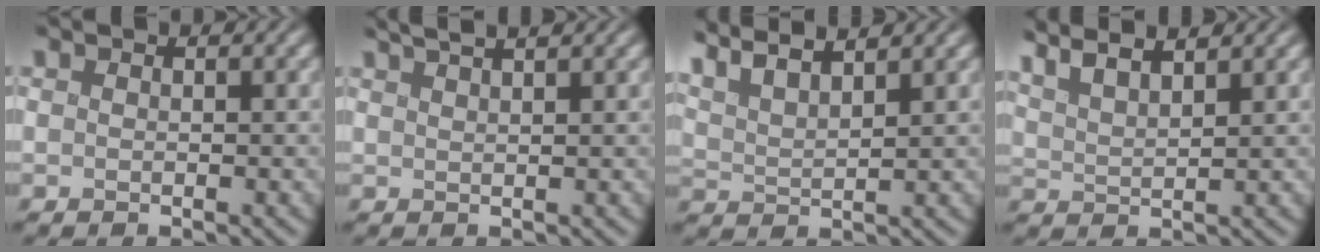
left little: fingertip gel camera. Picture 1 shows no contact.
{"total": 4.6, "force": [3.5, 1.1, 2.7], "torque": [-0.028, 0.030, 0.029]}
{"total": 8.0, "force": [6.0, 2.3, 4.7], "torque": [-0.115, 0.039, 0.079]}
{"total": 5.8, "force": [4.3, 1.5, 3.6], "torque": [-0.085, 0.028, 0.056]}